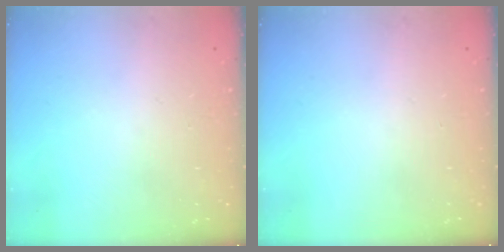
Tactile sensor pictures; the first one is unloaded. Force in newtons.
{"total": 0.0}